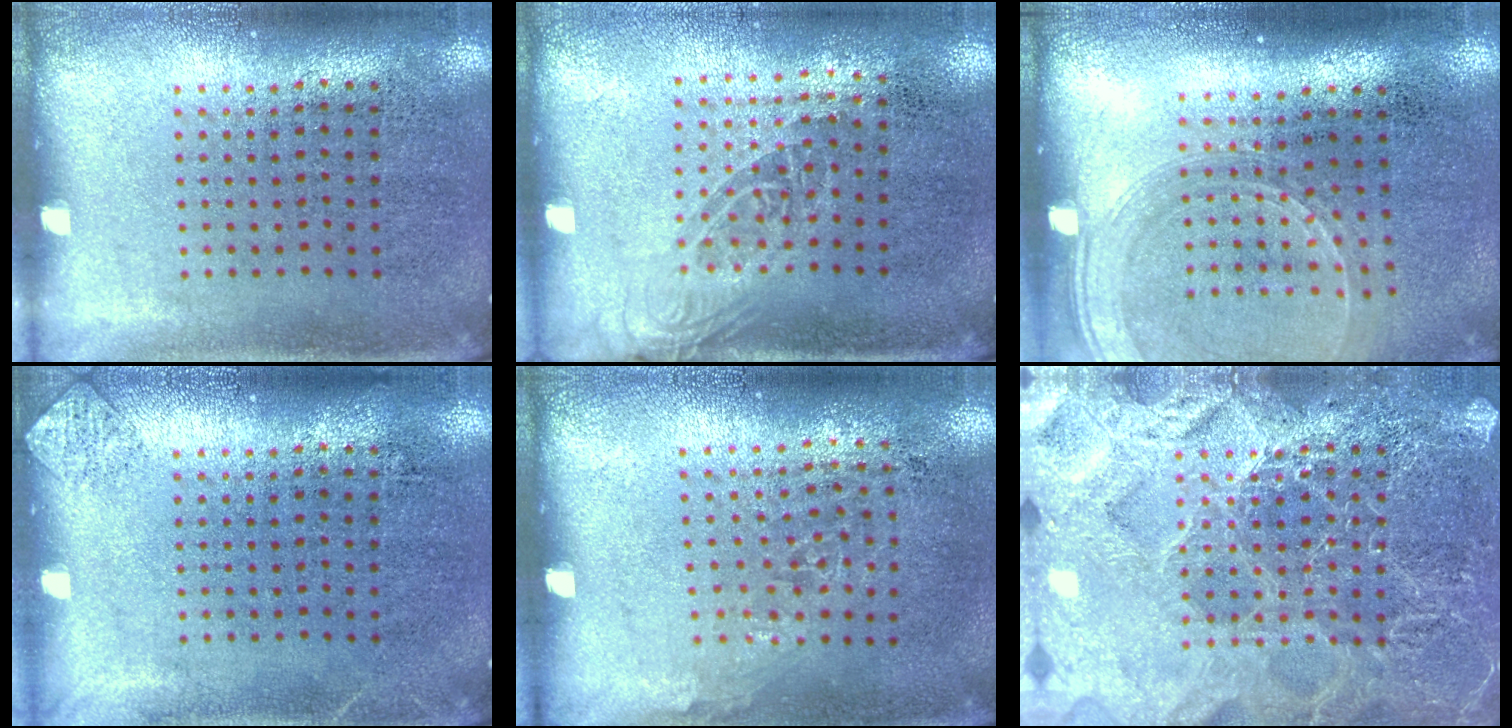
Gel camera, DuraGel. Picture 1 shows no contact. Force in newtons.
{"total": 1.3, "press": 1.0, "slide": 0.9}
{"total": 1.7, "press": 1.5, "slide": 0.7}
{"total": 0.8, "press": 0.8, "slide": 0.1}
{"total": 1.0, "press": 0.8, "slide": 0.6}
{"total": 4.6, "press": 4.6, "slide": 0.6}